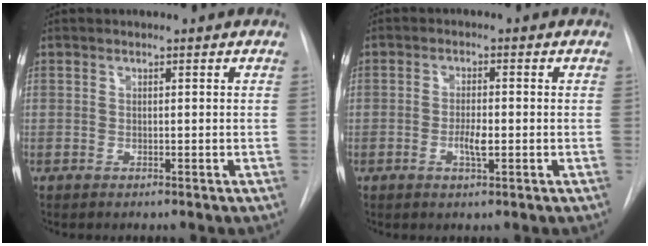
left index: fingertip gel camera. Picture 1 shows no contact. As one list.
[{"total": 3.0, "force": [-0.8, 0.7, 2.8], "torque": [-0.052, 0.000, -0.012]}]